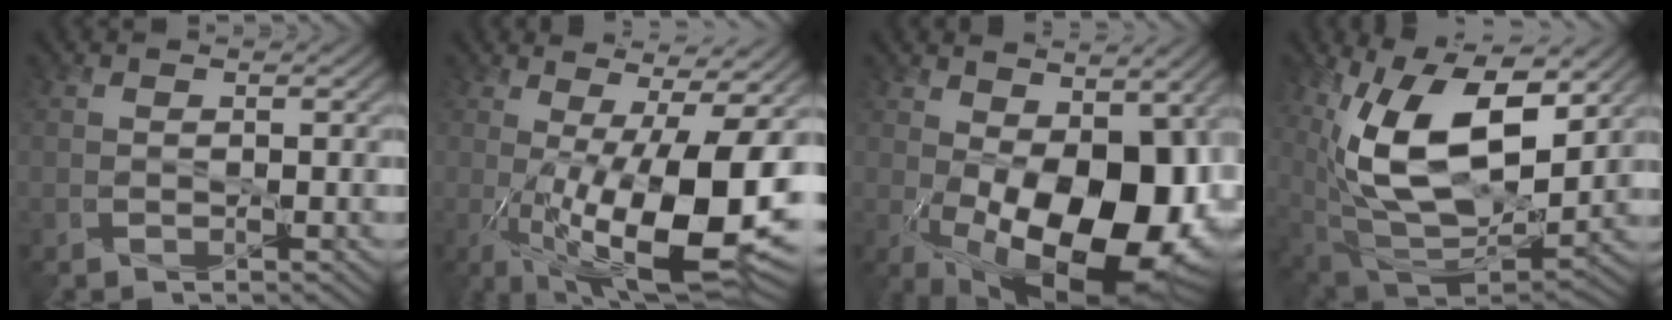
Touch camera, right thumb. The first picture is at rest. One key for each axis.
{"total": 16.9, "fx": -1.9, "fy": 5.1, "fz": 16.0, "tx": -0.249, "ty": -0.010, "tz": -0.020}
{"total": 19.6, "fx": -1.8, "fy": 10.7, "fz": 16.3, "tx": -0.222, "ty": -0.042, "tz": 0.006}
{"total": 16.9, "fx": 5.4, "fy": 8.4, "fz": 13.6, "tx": -0.252, "ty": -0.001, "tz": 0.093}